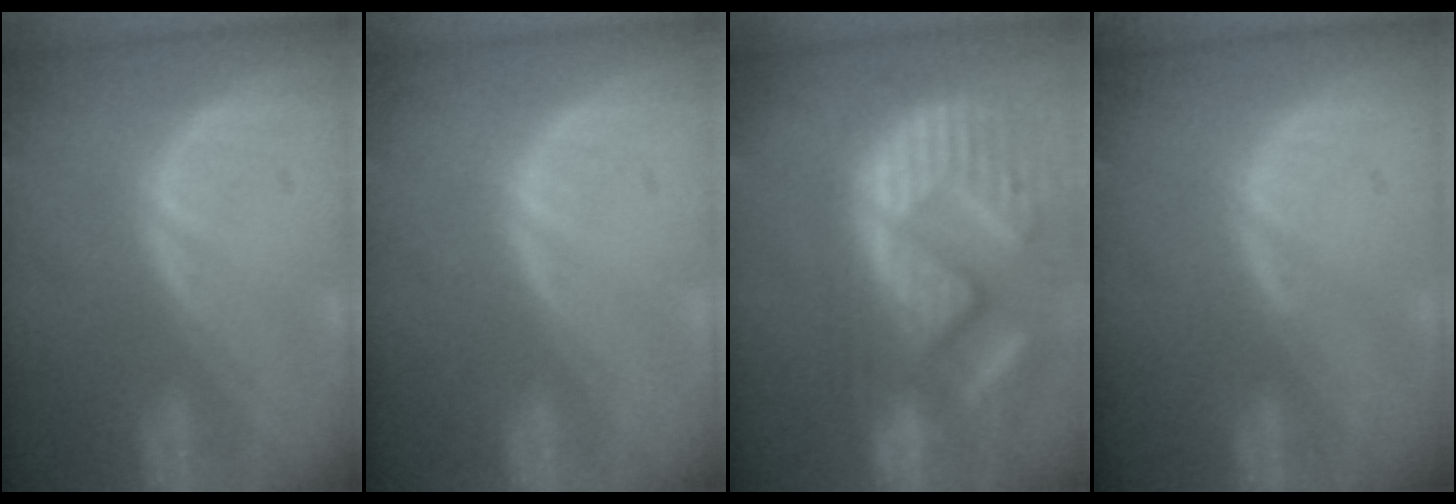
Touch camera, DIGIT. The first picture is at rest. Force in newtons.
{"total": 0.6, "press": 0.0, "slide": 0.6}
{"total": 14.9, "press": 12.4, "slide": 8.2}
{"total": 0.0}